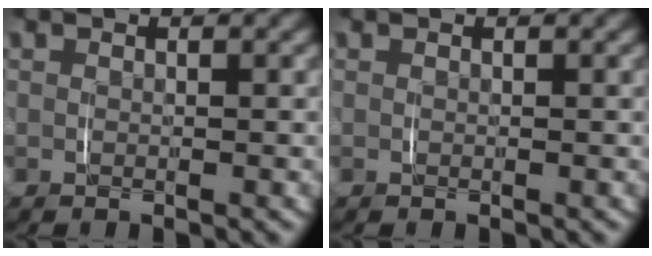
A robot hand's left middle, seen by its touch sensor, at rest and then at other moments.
{"total": 0.0}